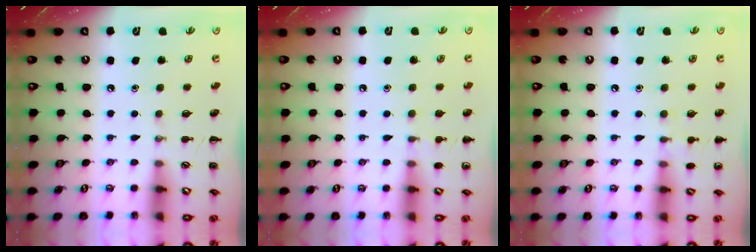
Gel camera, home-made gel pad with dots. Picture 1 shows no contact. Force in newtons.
{"total": 5.4, "press": 5.2, "slide": 1.5}
{"total": 6.2, "press": 5.9, "slide": 1.9}